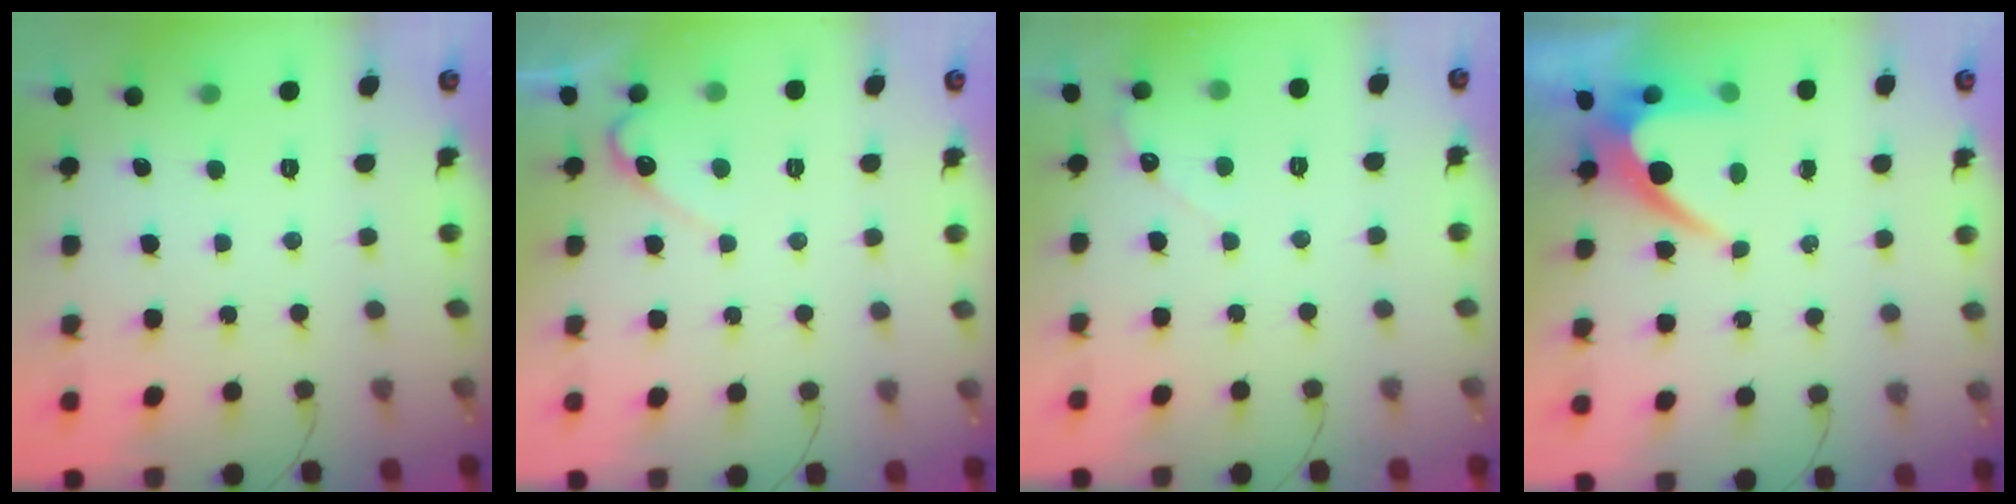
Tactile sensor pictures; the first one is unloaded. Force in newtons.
{"total": 5.4, "press": 5.4, "slide": 0.4}
{"total": 2.6, "press": 2.6, "slide": 0.2}
{"total": 6.4, "press": 6.4, "slide": 0.2}